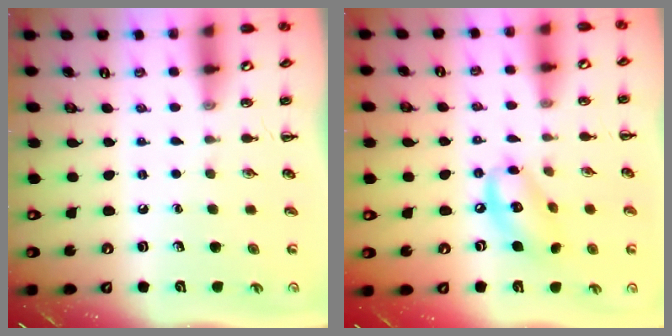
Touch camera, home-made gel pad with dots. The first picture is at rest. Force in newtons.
{"total": 11.2, "press": 11.0, "slide": 2.3}